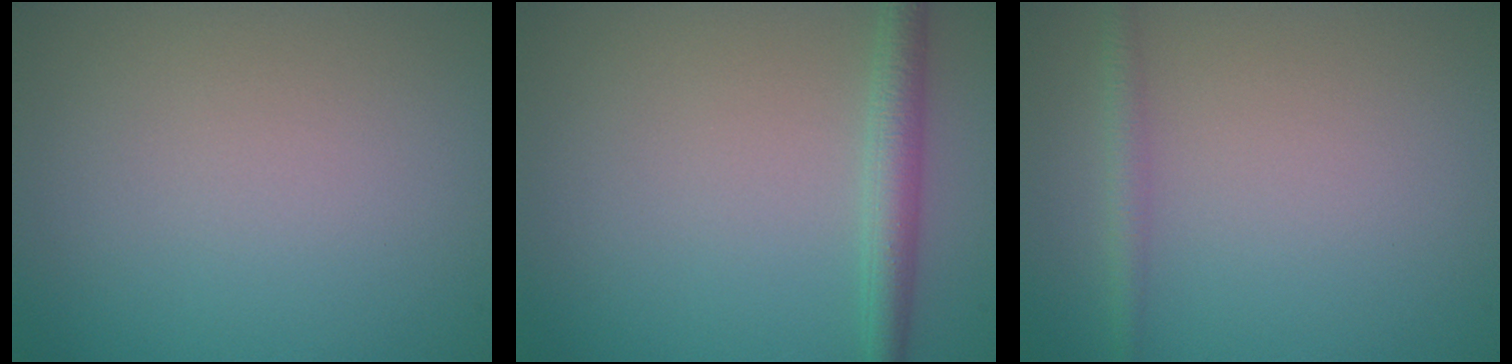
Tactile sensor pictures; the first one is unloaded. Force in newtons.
{"total": 2.6, "press": 2.6, "slide": 0.1}
{"total": 1.4, "press": 1.4, "slide": 0.1}